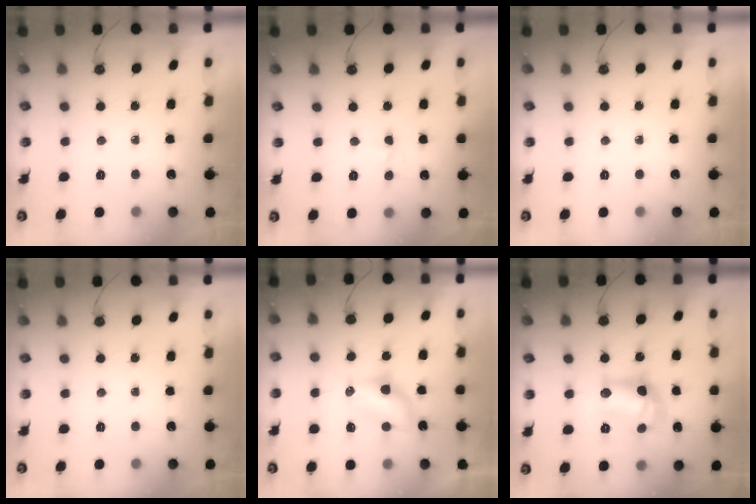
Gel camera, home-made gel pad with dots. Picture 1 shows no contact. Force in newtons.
{"total": 2.0, "press": 1.9, "slide": 0.5}
{"total": 0.0}
{"total": 0.0}
{"total": 6.3, "press": 6.3, "slide": 0.4}
{"total": 12.2, "press": 12.2, "slide": 0.5}